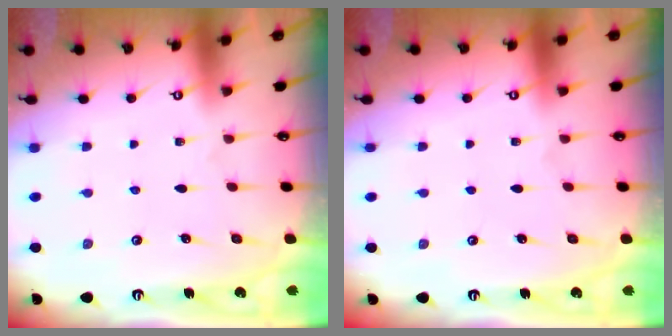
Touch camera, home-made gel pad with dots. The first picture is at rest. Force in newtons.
{"total": 0.0}